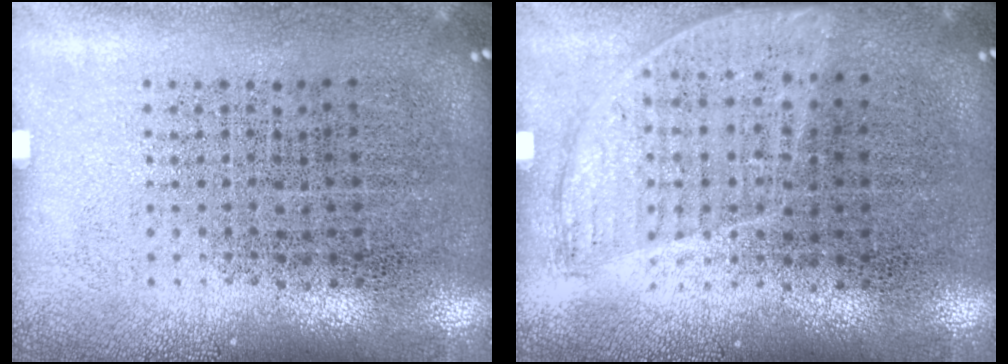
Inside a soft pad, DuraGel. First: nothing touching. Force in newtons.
{"total": 0.9, "press": 0.7, "slide": 0.4}